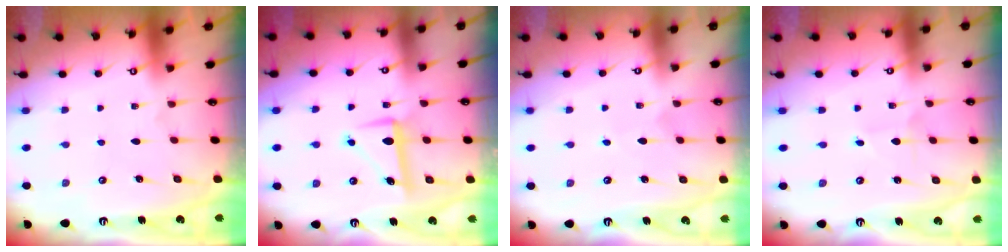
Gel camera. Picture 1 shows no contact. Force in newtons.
{"total": 8.4, "press": 8.3, "slide": 1.2}
{"total": 3.6, "press": 3.5, "slide": 0.4}
{"total": 1.1, "press": 1.1, "slide": 0.1}